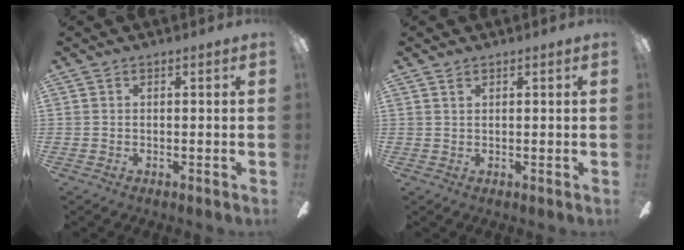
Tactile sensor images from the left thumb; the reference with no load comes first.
{"total": 0.9, "force": [0.7, 0.4, 0.4], "torque": [-0.010, 0.001, 0.013]}